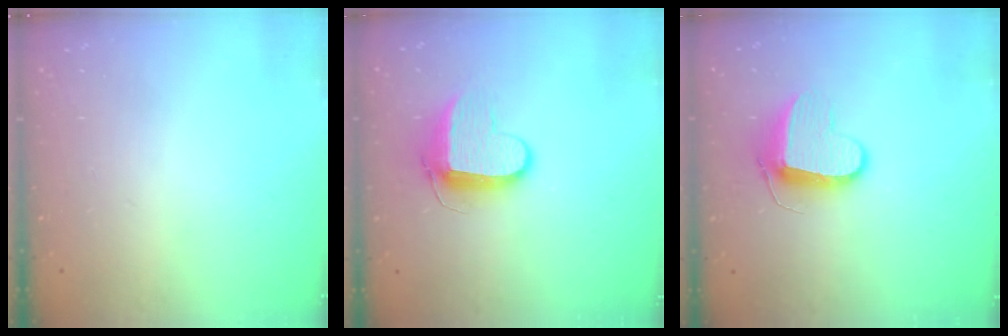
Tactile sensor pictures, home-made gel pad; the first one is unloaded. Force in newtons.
{"total": 9.9, "press": 9.9, "slide": 0.7}
{"total": 9.8, "press": 9.8, "slide": 0.5}